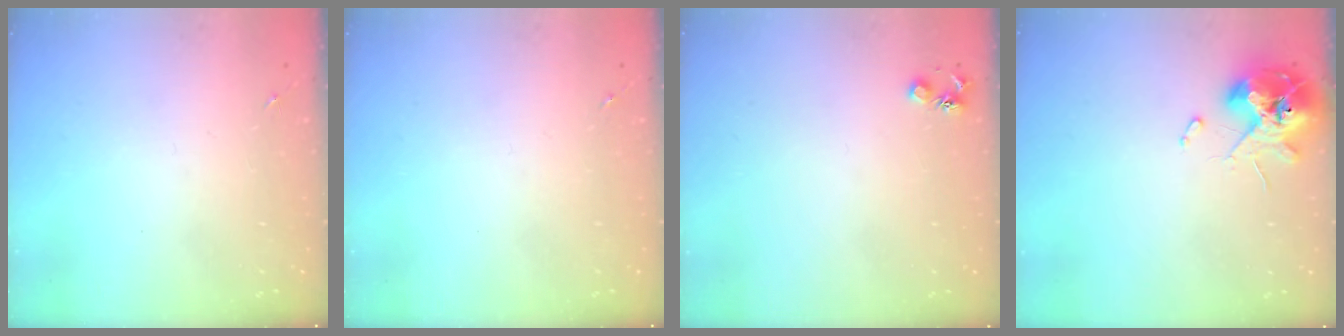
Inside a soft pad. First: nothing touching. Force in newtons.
{"total": 0.0}
{"total": 4.5, "press": 4.5, "slide": 0.6}
{"total": 13.0, "press": 12.8, "slide": 1.8}